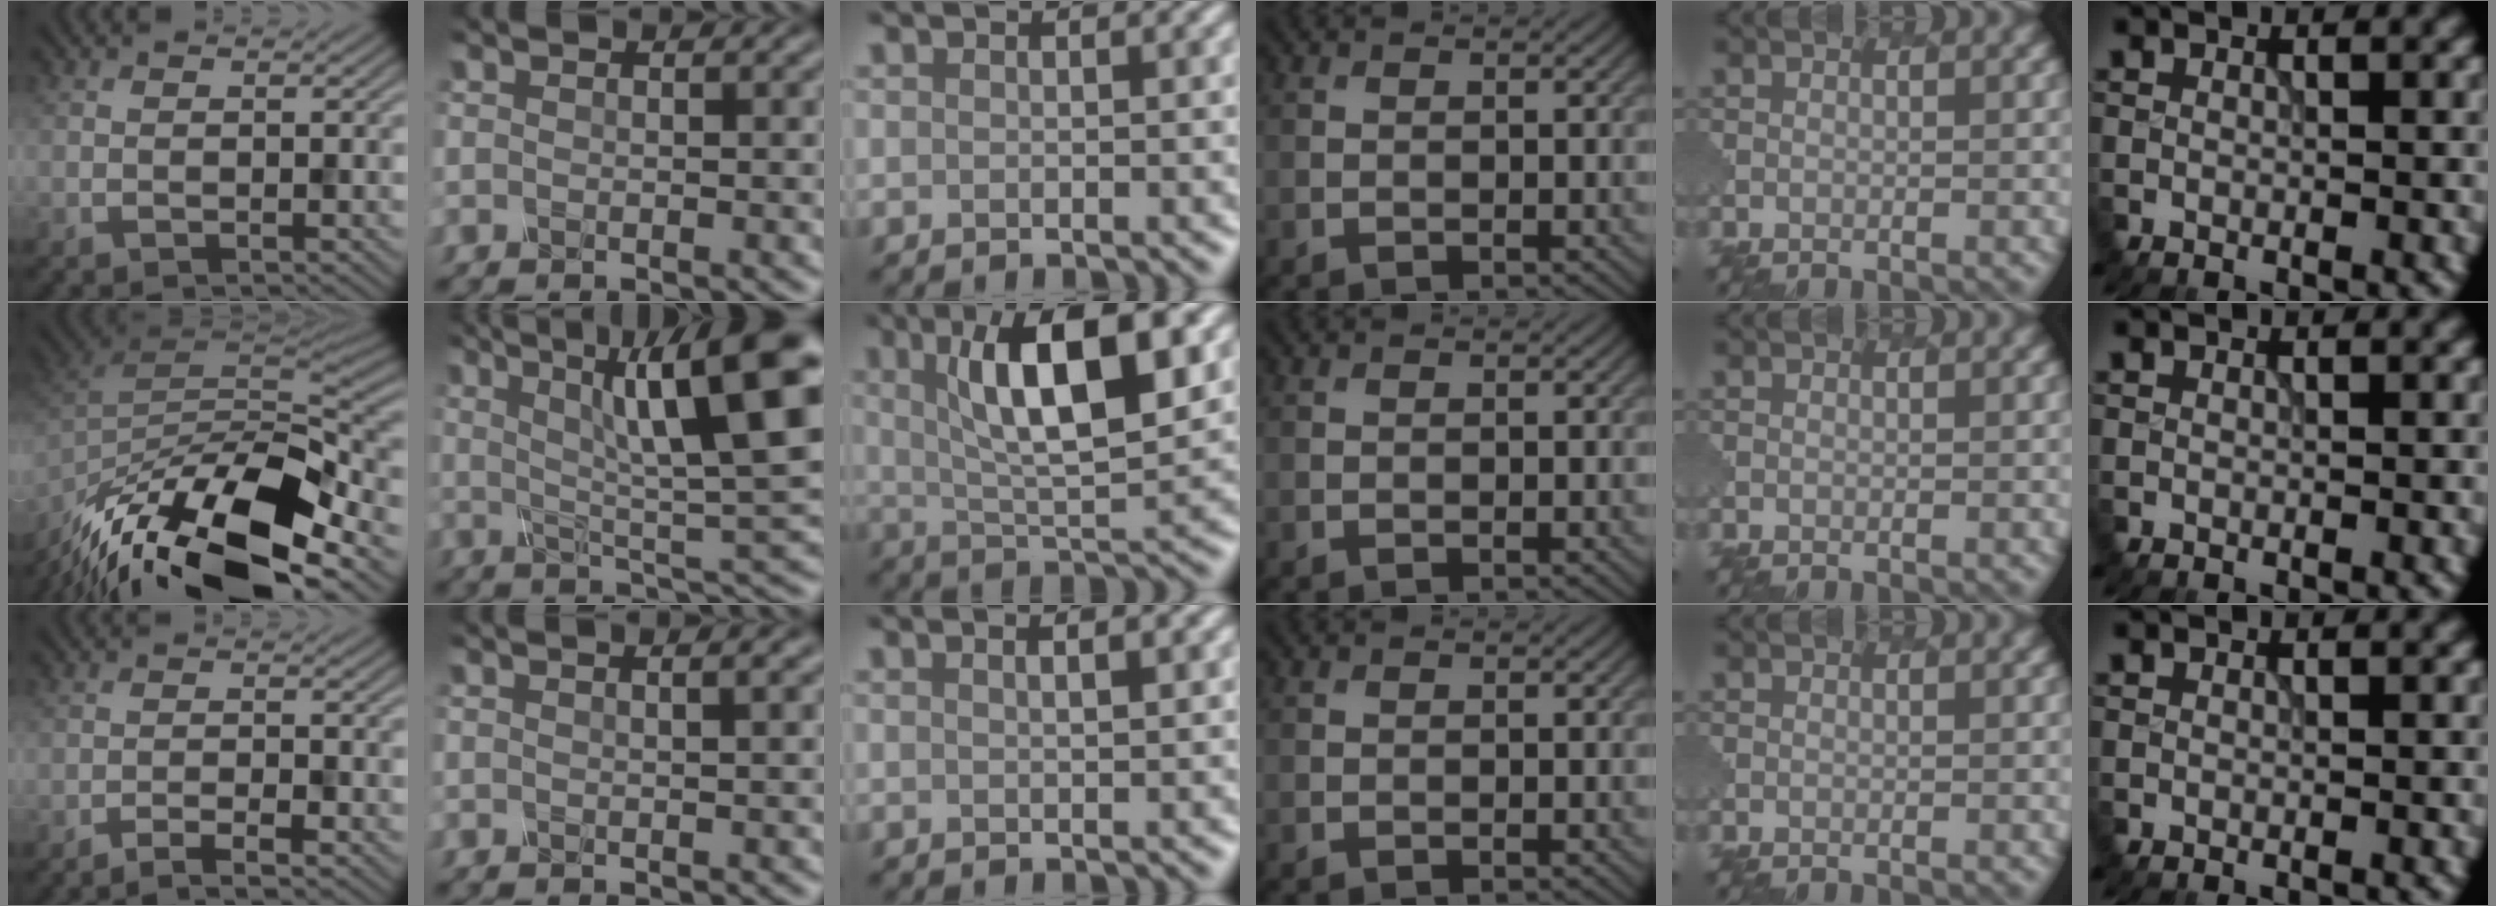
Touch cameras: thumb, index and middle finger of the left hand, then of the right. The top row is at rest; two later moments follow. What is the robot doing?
{"motion": "twist", "object": "rubiks cube"}